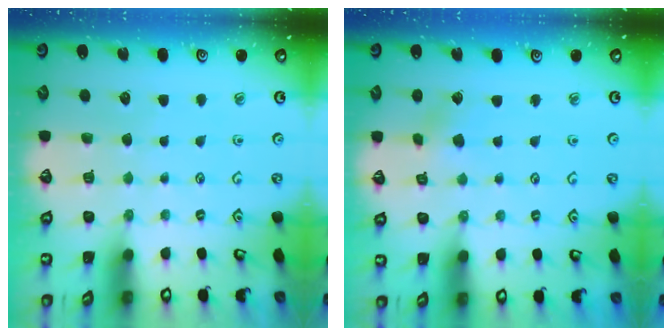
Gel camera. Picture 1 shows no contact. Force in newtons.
{"total": 2.6, "press": 2.4, "slide": 0.9}